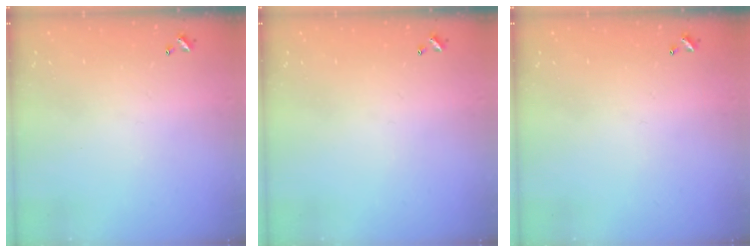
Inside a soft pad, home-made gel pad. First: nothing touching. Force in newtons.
{"total": 0.0}
{"total": 0.0}